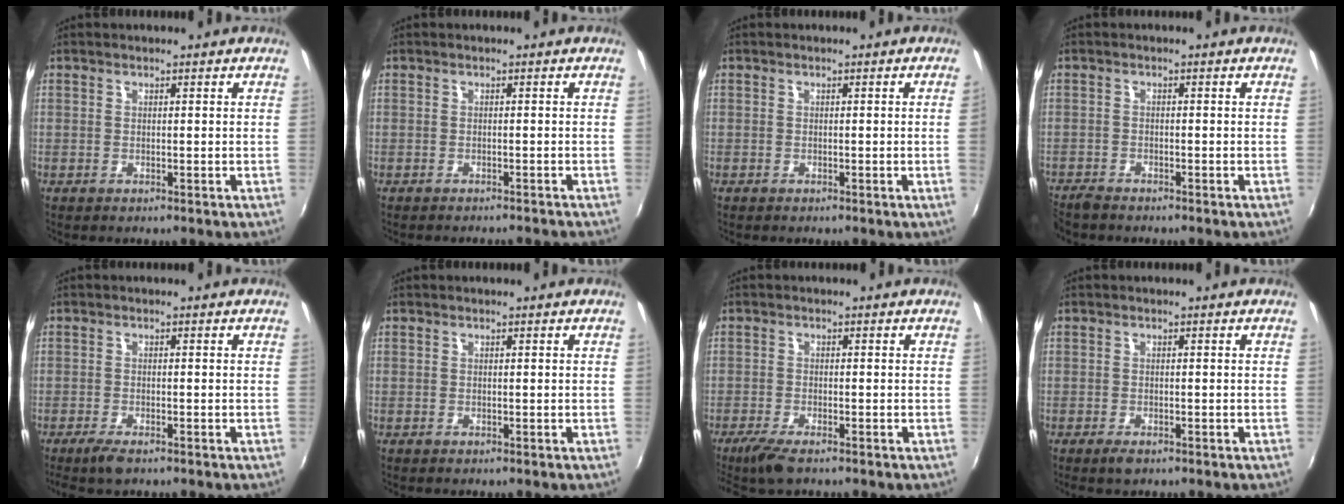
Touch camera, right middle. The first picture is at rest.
{"total": 3.6, "force": [-3.3, 0.4, 1.2], "torque": [-0.026, -0.010, -0.046]}
{"total": 1.2, "force": [0.2, -0.8, 0.9], "torque": [-0.006, -0.009, 0.005]}
{"total": 3.0, "force": [-2.8, 0.6, 0.7], "torque": [-0.024, -0.015, -0.057]}
{"total": 3.0, "force": [-2.2, 0.7, 2.0], "torque": [-0.049, -0.009, -0.042]}
{"total": 0.0}
{"total": 4.9, "force": [-3.7, 0.8, 3.1], "torque": [-0.078, -0.018, -0.071]}
{"total": 1.8, "force": [-1.3, 0.7, 1.1], "torque": [-0.023, -0.007, -0.022]}